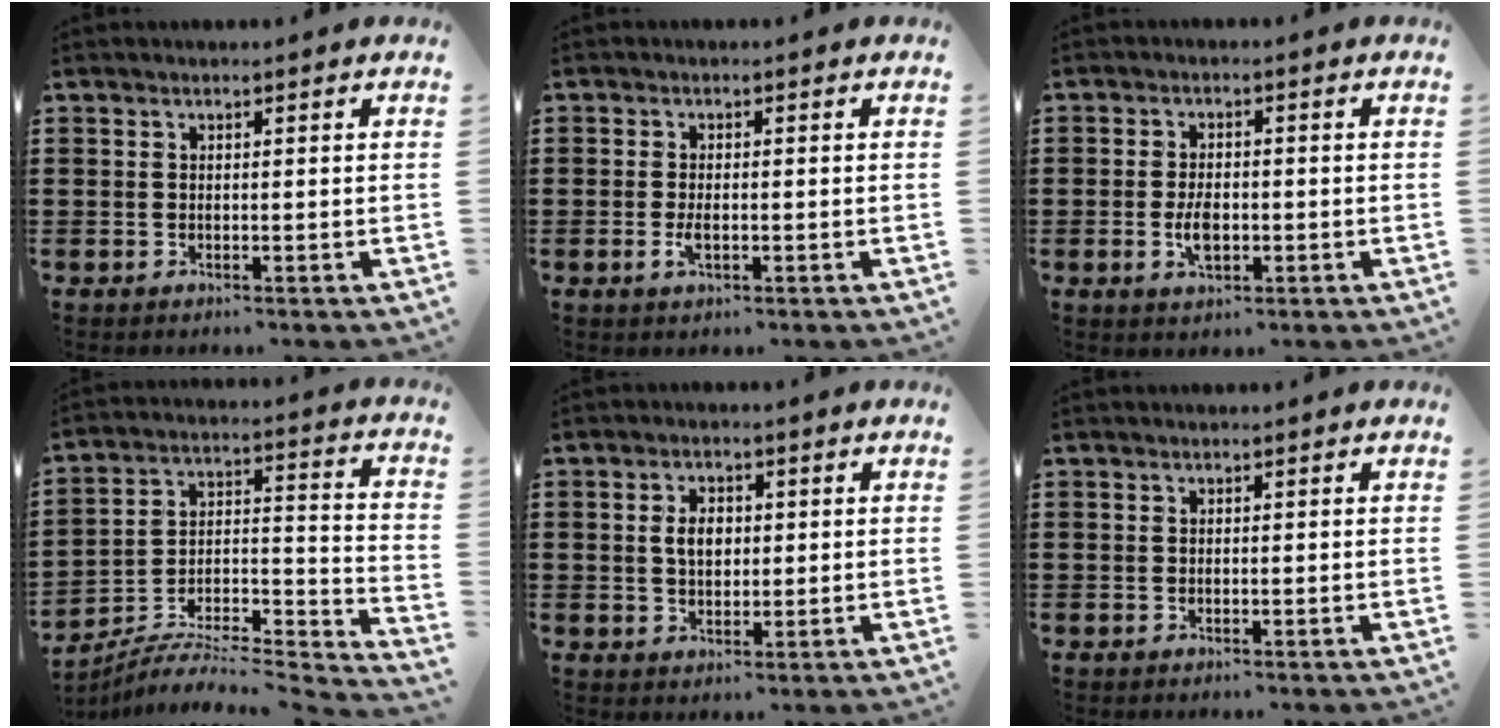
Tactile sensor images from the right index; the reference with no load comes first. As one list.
[{"total": 2.2, "force": [-0.5, 0.7, 2.0], "torque": [-0.044, -0.004, -0.012]}, {"total": 4.1, "force": [-0.9, 2.0, 3.5], "torque": [-0.076, -0.002, -0.020]}, {"total": 5.4, "force": [-4.8, 1.4, 2.1], "torque": [-0.036, -0.006, -0.099]}, {"total": 3.7, "force": [0.4, 2.4, 2.8], "torque": [-0.051, 0.007, 0.003]}, {"total": 0.0}]